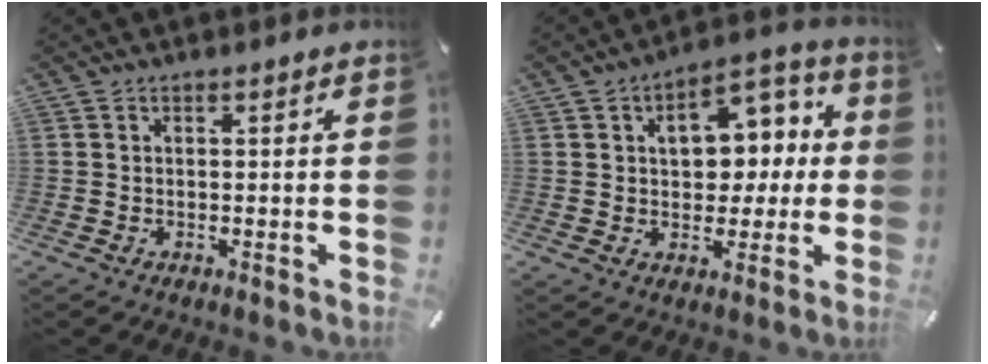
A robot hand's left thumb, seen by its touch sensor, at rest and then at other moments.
{"total": 11.9, "force": [2.2, 8.8, 7.7], "torque": [-0.097, -0.003, 0.036]}